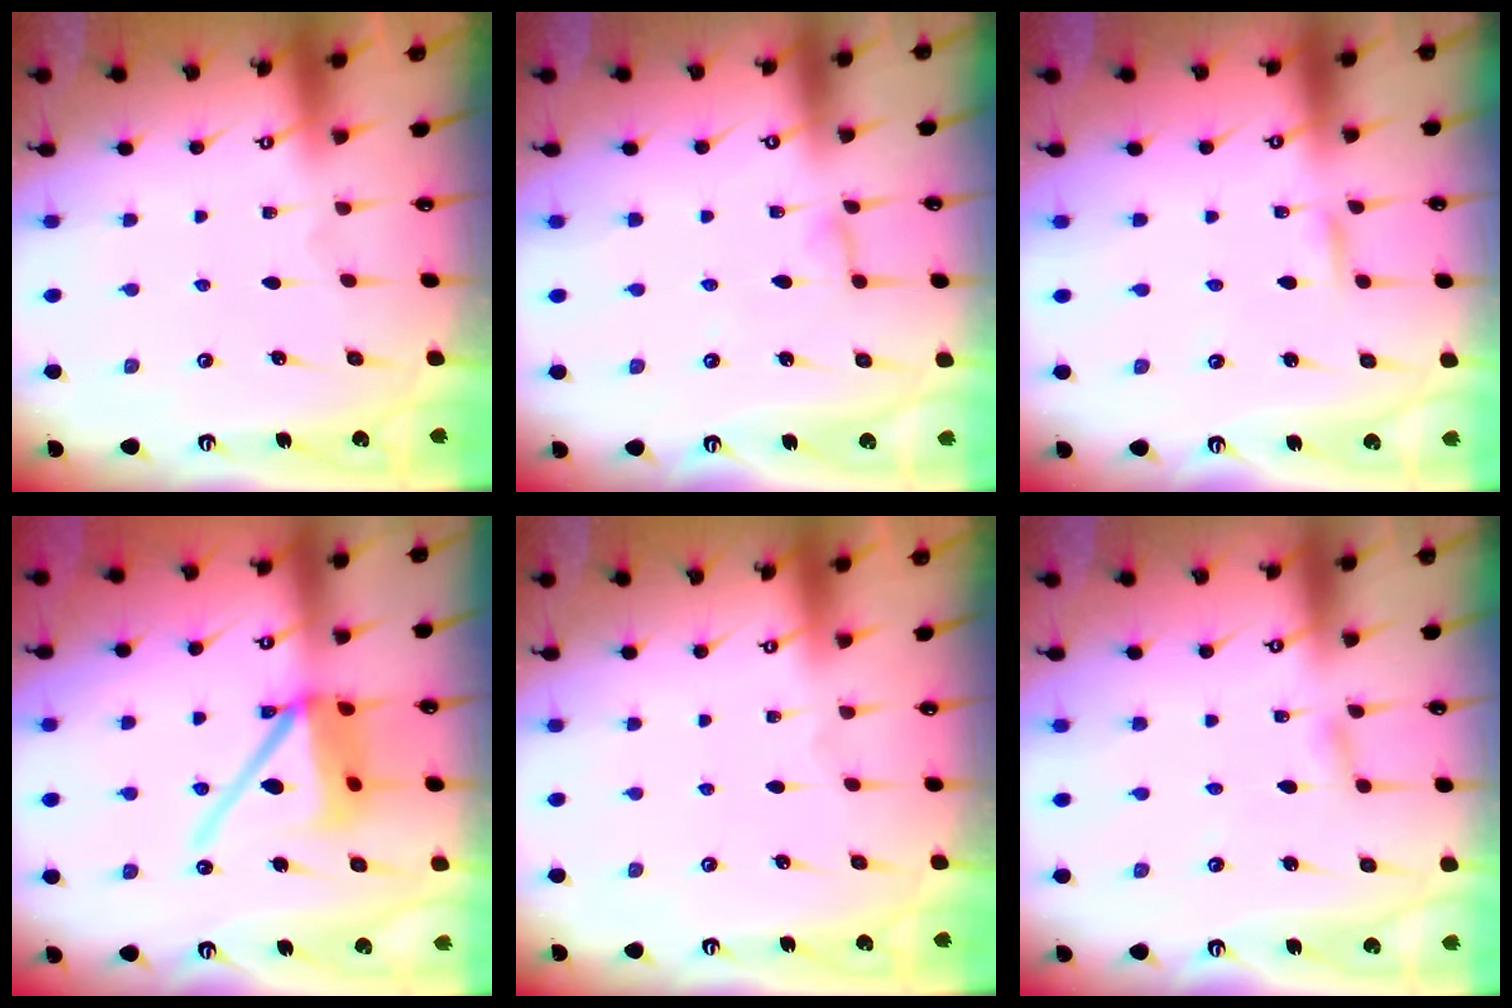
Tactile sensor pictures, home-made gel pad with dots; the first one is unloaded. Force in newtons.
{"total": 3.7, "press": 3.7, "slide": 0.4}
{"total": 1.9, "press": 1.9, "slide": 0.1}
{"total": 15.3, "press": 15.2, "slide": 1.9}
{"total": 0.0}
{"total": 3.0, "press": 2.9, "slide": 0.4}